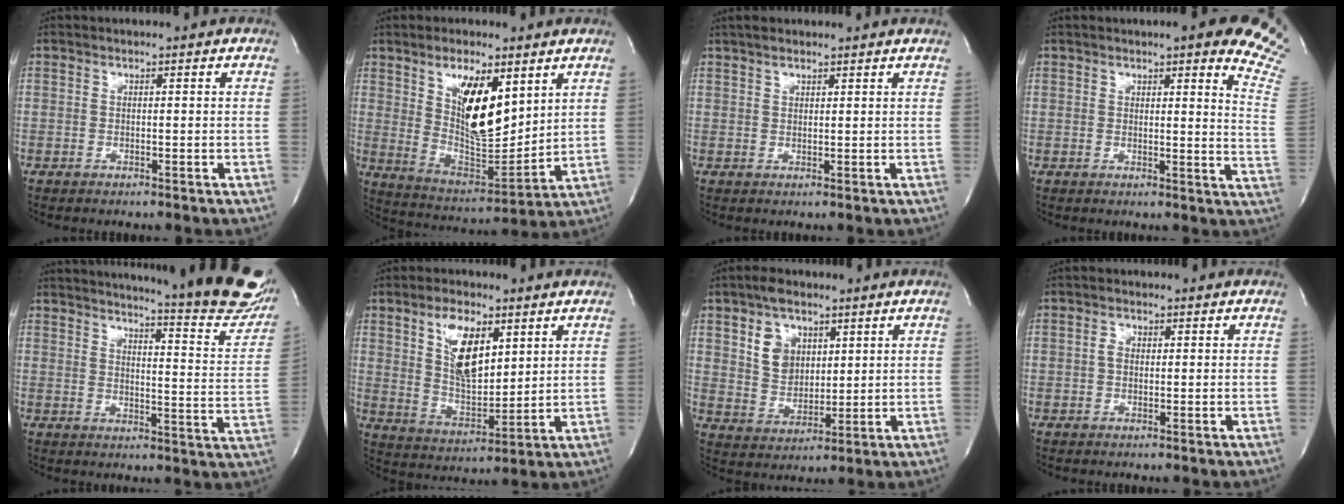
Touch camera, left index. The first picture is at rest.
{"total": 12.7, "force": [5.2, 4.4, 10.7], "torque": [-0.194, -0.010, 0.103]}
{"total": 2.8, "force": [2.4, 0.5, 1.3], "torque": [-0.023, 0.005, 0.042]}
{"total": 13.4, "force": [10.1, 1.4, 8.7], "torque": [-0.093, -0.057, 0.083]}
{"total": 23.6, "force": [21.0, 2.0, 10.6], "torque": [-0.149, -0.106, 0.237]}
{"total": 8.1, "force": [3.5, 3.6, 6.4], "torque": [-0.122, -0.001, 0.070]}
{"total": 7.3, "force": [3.4, 5.1, 4.0], "torque": [-0.081, 0.006, 0.069]}
{"total": 1.3, "force": [-0.2, 1.0, 0.9], "torque": [-0.017, 0.001, -0.005]}